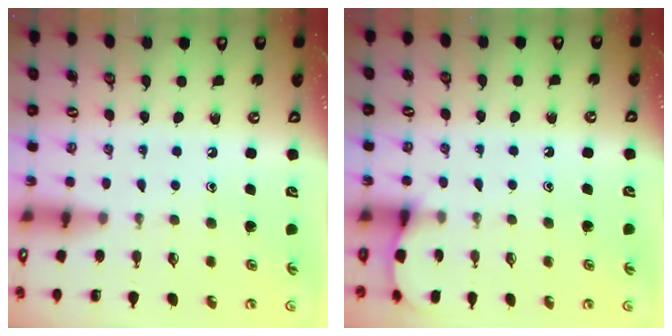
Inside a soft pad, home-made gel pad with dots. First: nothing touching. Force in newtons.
{"total": 3.5, "press": 3.5, "slide": 0.5}